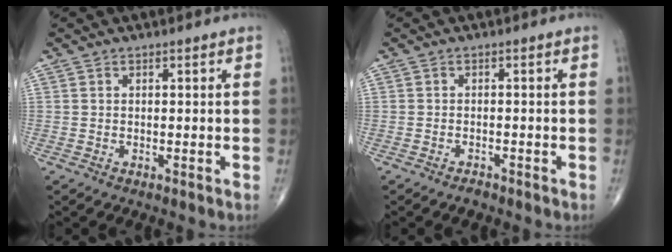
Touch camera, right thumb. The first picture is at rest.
{"total": 1.3, "force": [-1.1, 0.5, 0.5], "torque": [-0.013, 0.006, -0.017]}